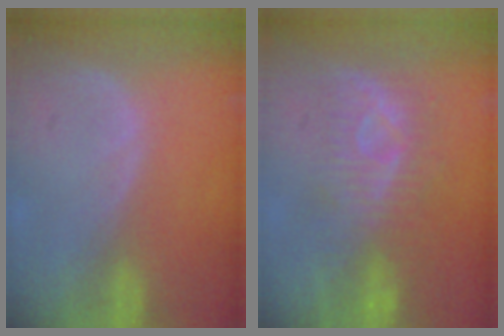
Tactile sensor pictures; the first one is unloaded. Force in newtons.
{"total": 8.2, "press": 7.8, "slide": 2.5}